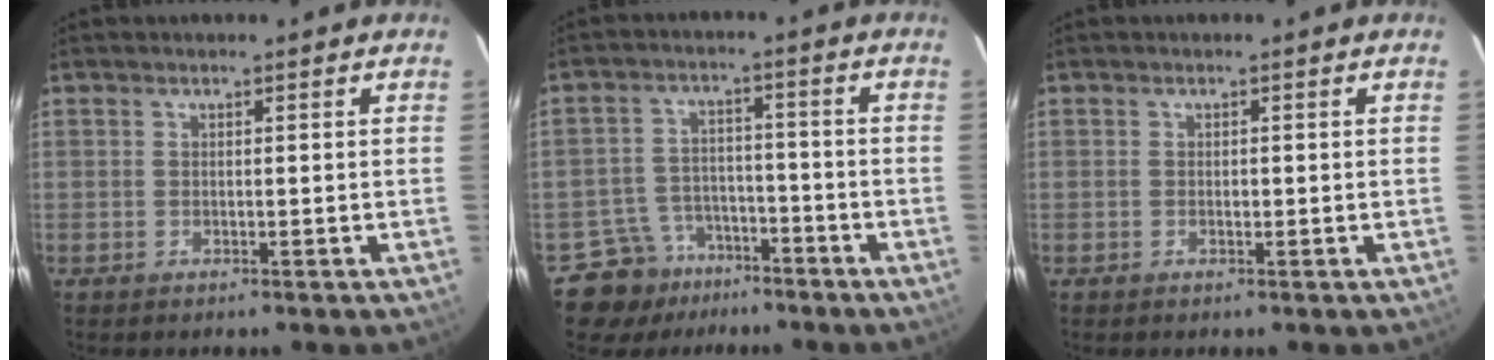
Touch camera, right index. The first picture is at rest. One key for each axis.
{"total": 8.1, "fx": -5.6, "fy": 5.9, "fz": 0.0, "tx": 0.001, "ty": 0.033, "tz": -0.087}
{"total": 0.6, "fx": -0.1, "fy": 0.3, "fz": 0.5, "tx": -0.009, "ty": 0.000, "tz": -0.003}